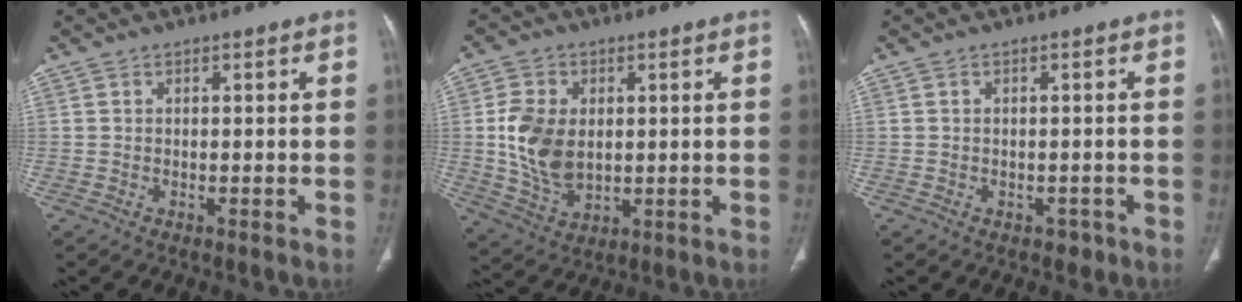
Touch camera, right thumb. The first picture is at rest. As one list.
[{"total": 11.1, "force": [0.9, 7.7, 8.0], "torque": [-0.137, -0.010, 0.027]}, {"total": 1.6, "force": [-0.8, 1.3, 0.5], "torque": [0.005, 0.004, -0.008]}]